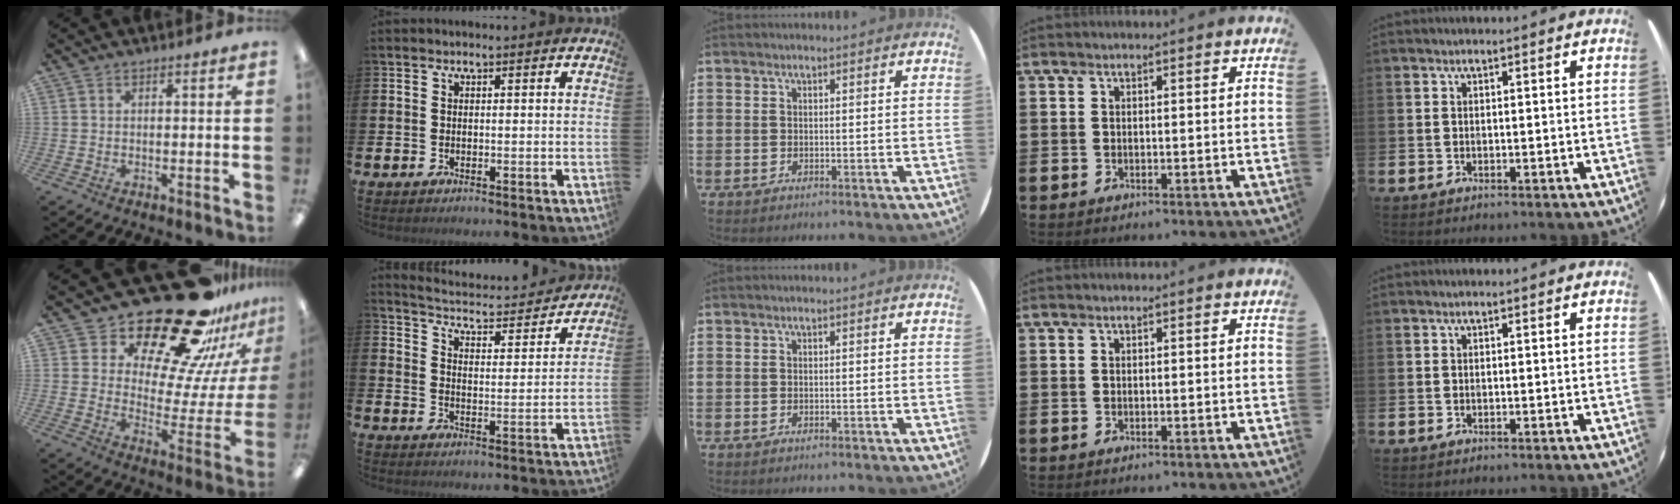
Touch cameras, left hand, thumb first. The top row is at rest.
{"thumb": {"total": 27.3, "force": [21.4, 10.6, 13.3], "torque": [-0.178, -0.162, 0.369]}, "index": {"total": 4.3, "force": [4.2, 0.6, 0.7], "torque": [-0.040, -0.040, 0.066]}}